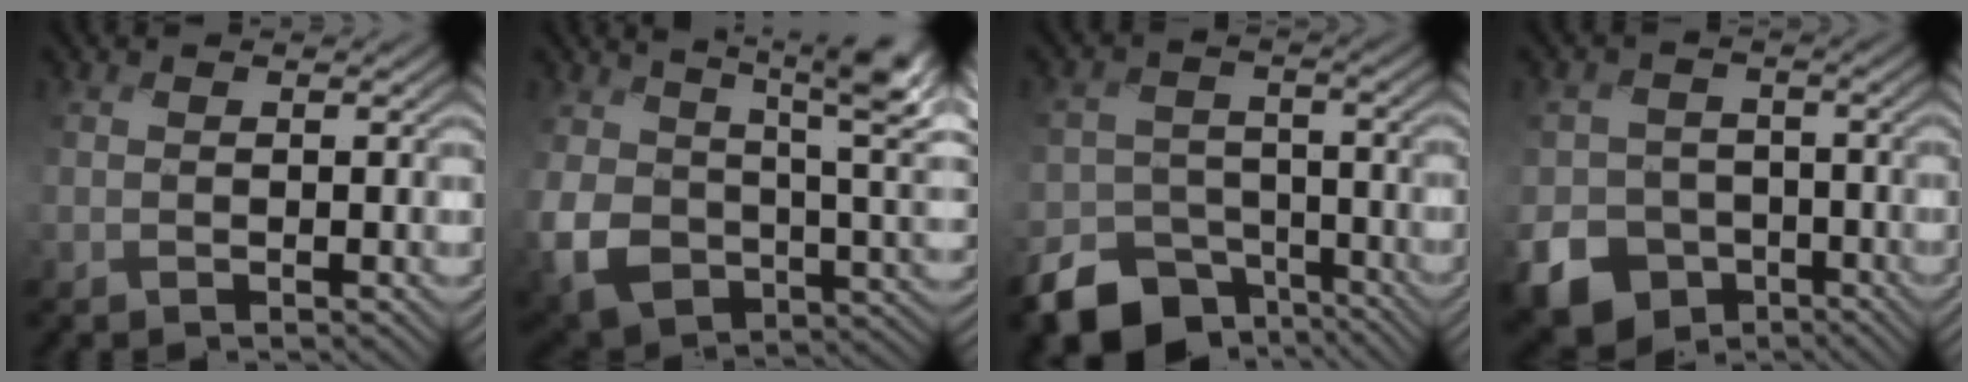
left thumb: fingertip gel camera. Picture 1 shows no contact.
{"total": 15.5, "force": [4.2, 9.7, 11.4], "torque": [-0.236, -0.029, 0.102]}
{"total": 11.7, "force": [-8.6, 7.2, 3.3], "torque": [-0.067, -0.026, -0.138]}
{"total": 12.8, "force": [-7.1, 10.1, 3.0], "torque": [-0.098, -0.053, -0.134]}